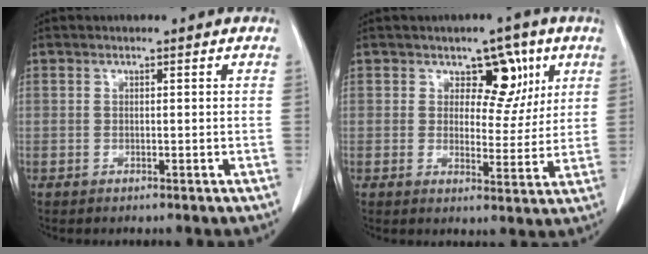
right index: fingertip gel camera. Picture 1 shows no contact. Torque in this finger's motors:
{"motor_torque": [0.11, 0.17, 0.02, 0.03]}